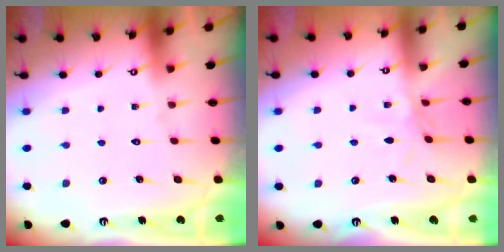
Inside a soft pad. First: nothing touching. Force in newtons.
{"total": 2.6, "press": 2.6, "slide": 0.4}